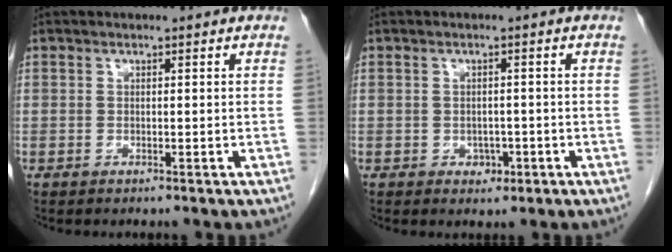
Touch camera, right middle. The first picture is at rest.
{"total": 1.9, "force": [-0.8, 1.4, 1.1], "torque": [-0.013, 0.003, -0.003]}